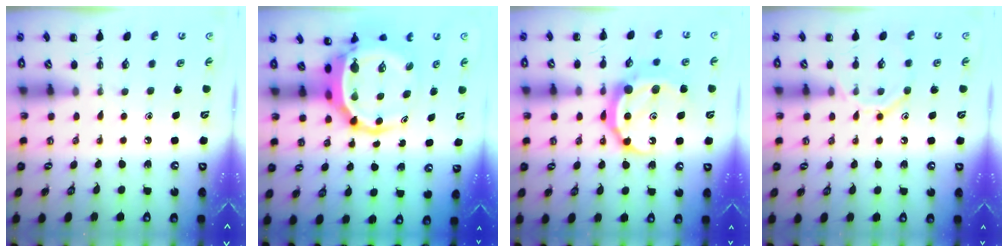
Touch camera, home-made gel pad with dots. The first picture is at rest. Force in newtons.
{"total": 7.2, "press": 6.9, "slide": 2.2}
{"total": 13.7, "press": 13.7, "slide": 0.9}
{"total": 10.5, "press": 10.4, "slide": 1.2}